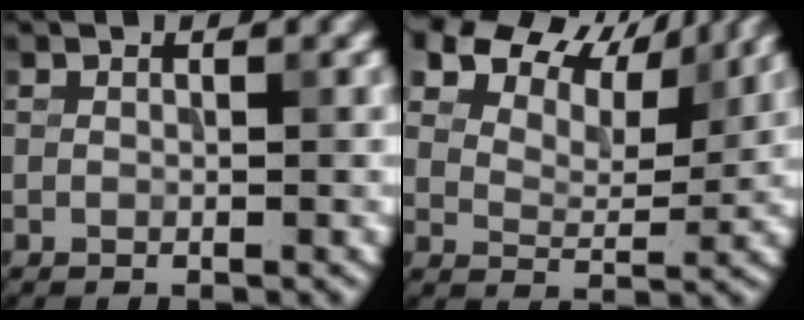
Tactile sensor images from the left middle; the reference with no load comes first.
{"total": 12.4, "force": [9.3, 5.9, 5.6], "torque": [-0.112, 0.010, 0.166]}